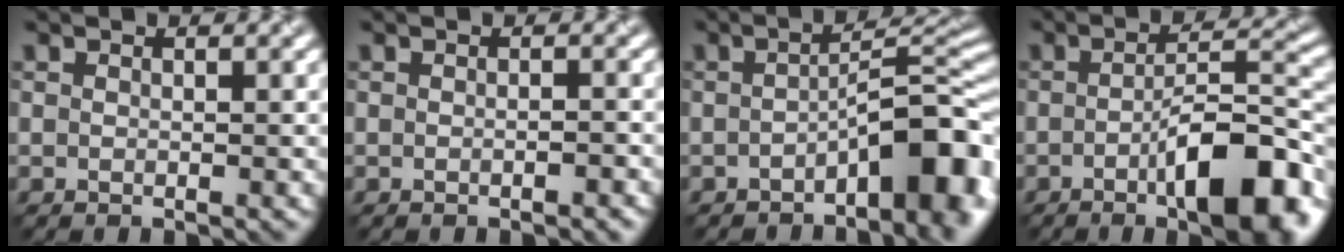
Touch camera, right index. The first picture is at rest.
{"total": 1.1, "force": [-0.5, 0.2, 0.9], "torque": [-0.012, 0.001, -0.007]}
{"total": 7.7, "force": [-3.0, 2.1, 6.7], "torque": [-0.086, 0.018, -0.053]}
{"total": 10.0, "force": [-3.7, 2.9, 8.8], "torque": [-0.125, 0.008, -0.060]}